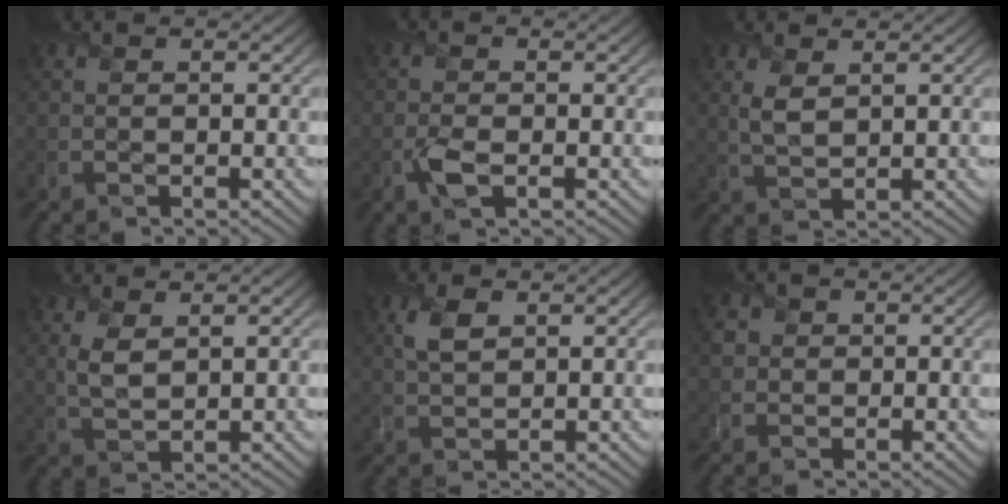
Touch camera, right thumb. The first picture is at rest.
{"total": 2.5, "force": [-1.1, 1.1, 2.0], "torque": [-0.049, -0.005, -0.026]}
{"total": 3.1, "force": [1.4, 1.5, 2.4], "torque": [-0.065, -0.001, 0.031]}
{"total": 3.6, "force": [1.5, 1.6, 2.8], "torque": [-0.075, 0.000, 0.033]}
{"total": 3.3, "force": [1.5, 1.6, 2.4], "torque": [-0.062, 0.003, 0.032]}
{"total": 1.9, "force": [0.4, 1.8, 0.2], "torque": [-0.010, 0.001, 0.004]}